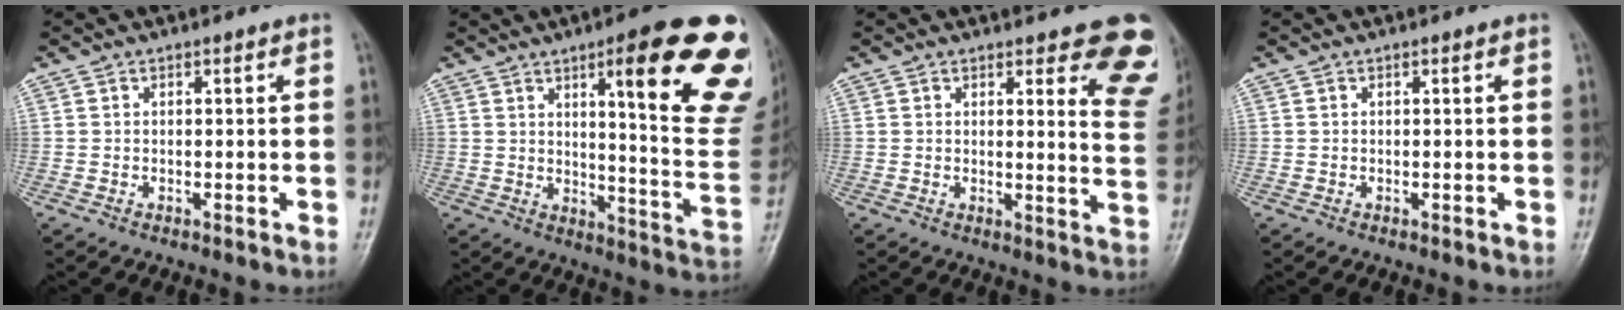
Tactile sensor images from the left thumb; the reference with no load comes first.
{"total": 24.3, "force": [11.4, 5.1, 20.8], "torque": [-0.214, -0.043, 0.153]}
{"total": 10.5, "force": [8.4, 3.4, 5.4], "torque": [-0.014, -0.054, 0.065]}
{"total": 0.0}